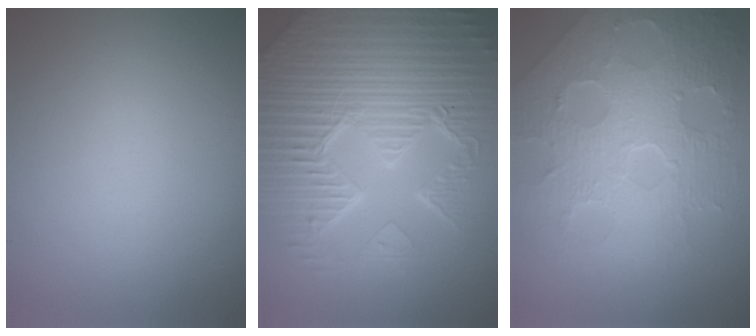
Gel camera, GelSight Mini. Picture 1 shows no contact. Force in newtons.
{"total": 11.3, "press": 7.2, "slide": 8.6}
{"total": 8.3, "press": 5.8, "slide": 5.9}